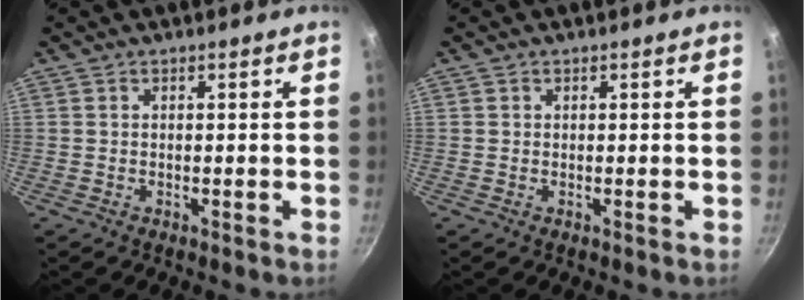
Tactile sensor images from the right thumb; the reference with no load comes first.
{"total": 0.0}